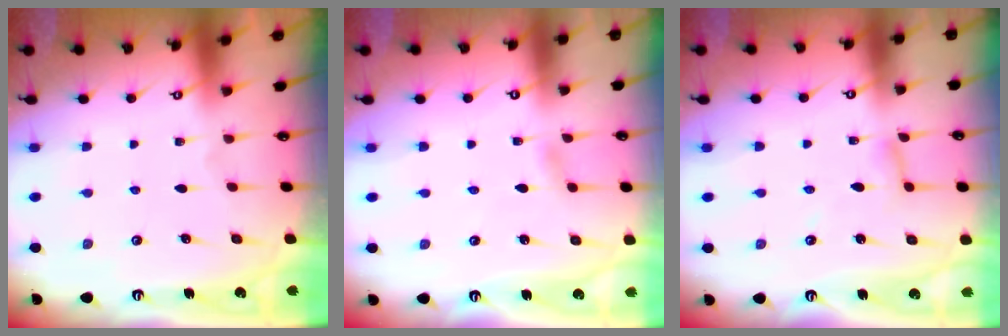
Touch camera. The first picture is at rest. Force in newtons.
{"total": 2.2, "press": 2.2, "slide": 0.3}
{"total": 2.8, "press": 2.8, "slide": 0.2}